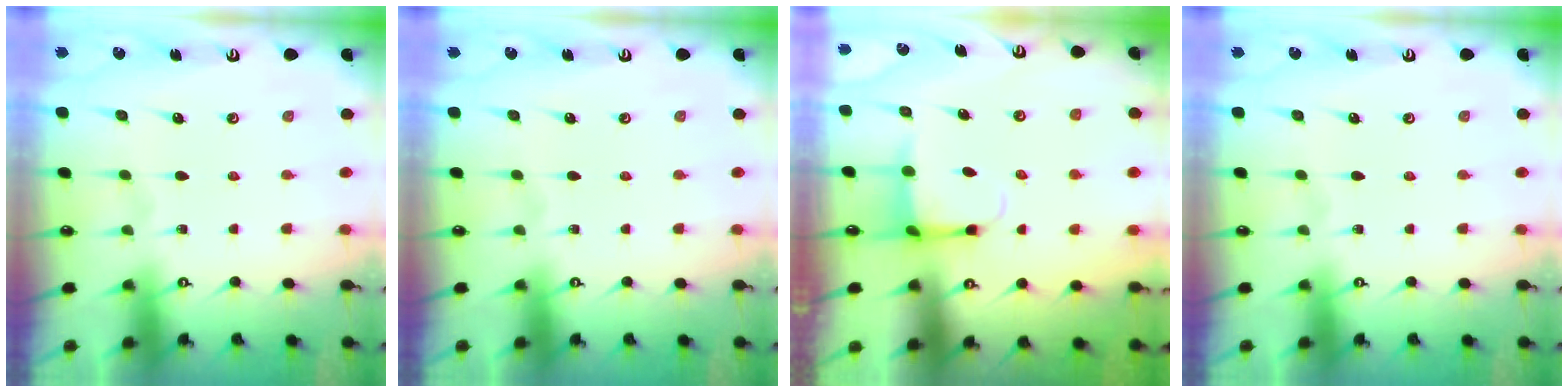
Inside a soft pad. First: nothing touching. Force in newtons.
{"total": 0.0}
{"total": 3.9, "press": 3.7, "slide": 1.3}
{"total": 0.0}